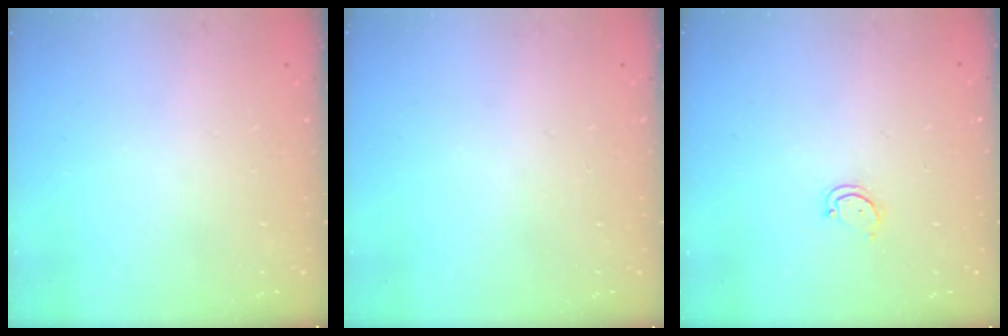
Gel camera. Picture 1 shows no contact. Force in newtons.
{"total": 0.0}
{"total": 2.7, "press": 2.7, "slide": 0.3}